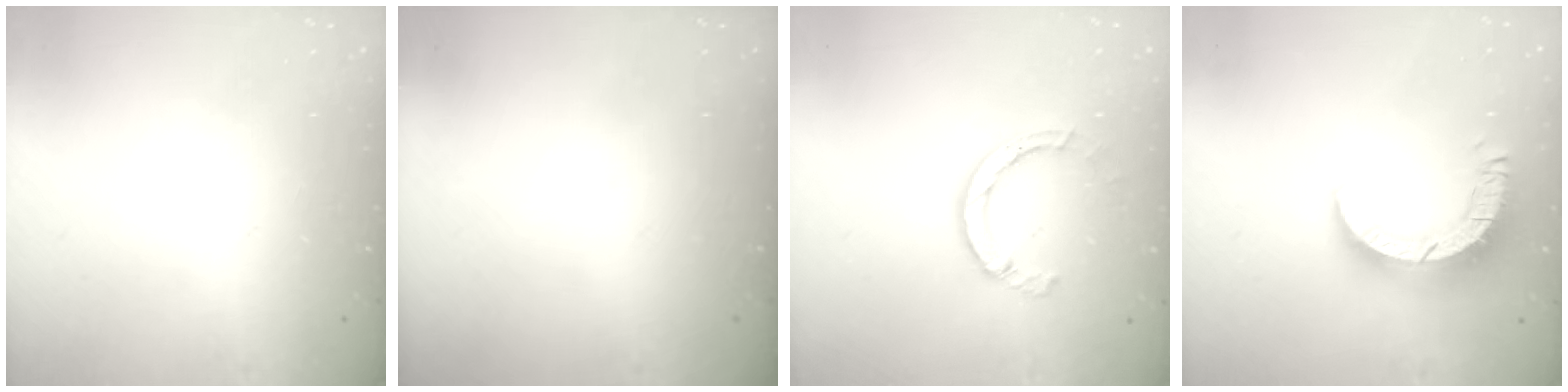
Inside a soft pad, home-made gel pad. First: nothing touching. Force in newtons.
{"total": 0.0}
{"total": 6.2, "press": 6.2, "slide": 0.9}
{"total": 10.3, "press": 10.2, "slide": 1.0}